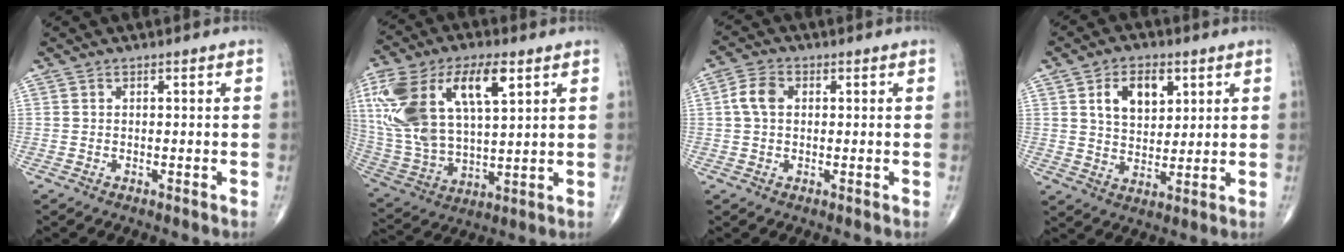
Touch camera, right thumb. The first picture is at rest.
{"total": 23.4, "force": [8.4, 11.1, 18.8], "torque": [-0.386, 0.000, 0.162]}
{"total": 4.5, "force": [0.6, 3.1, 3.1], "torque": [-0.066, 0.011, 0.007]}
{"total": 9.2, "force": [3.7, 5.8, 6.2], "torque": [-0.075, -0.016, 0.065]}